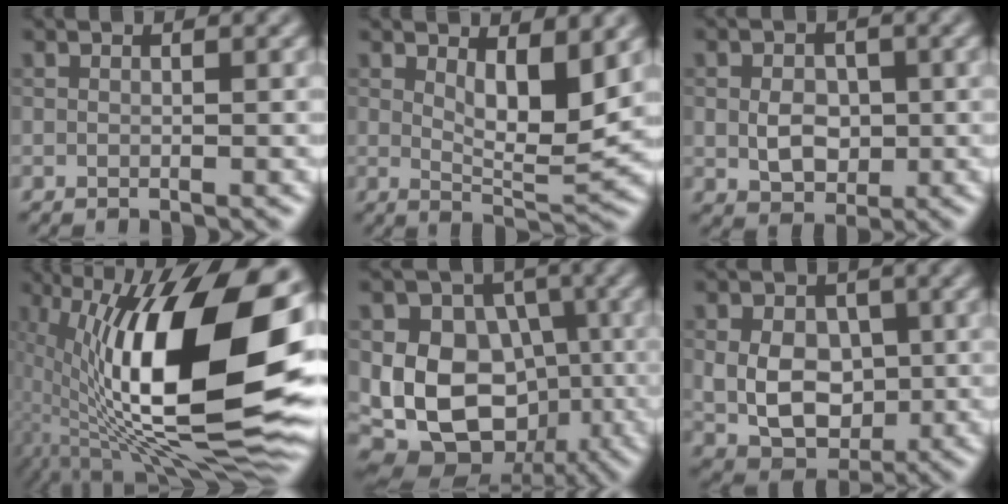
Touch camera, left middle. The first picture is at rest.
{"total": 5.4, "force": [1.8, 2.0, 4.6], "torque": [-0.077, -0.009, 0.034]}
{"total": 3.5, "force": [-0.1, 2.7, 2.2], "torque": [-0.043, -0.005, -0.004]}
{"total": 17.5, "force": [0.7, 7.1, 16.0], "torque": [-0.268, 0.002, 0.007]}
{"total": 13.5, "force": [-1.9, 11.1, 7.5], "torque": [-0.117, 0.009, -0.053]}
{"total": 6.6, "force": [0.0, 5.1, 4.3], "torque": [-0.067, -0.009, -0.001]}